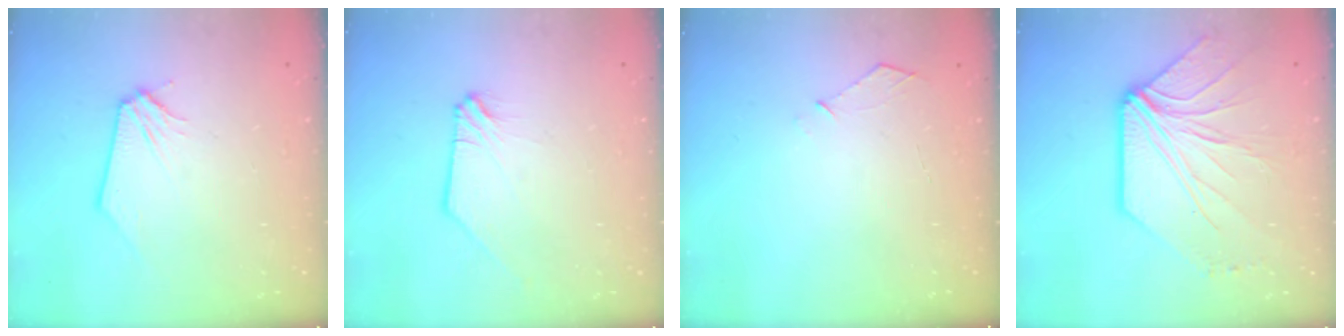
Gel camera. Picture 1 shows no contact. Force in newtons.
{"total": 0.0}
{"total": 3.8, "press": 3.7, "slide": 0.4}
{"total": 10.5, "press": 10.4, "slide": 1.6}